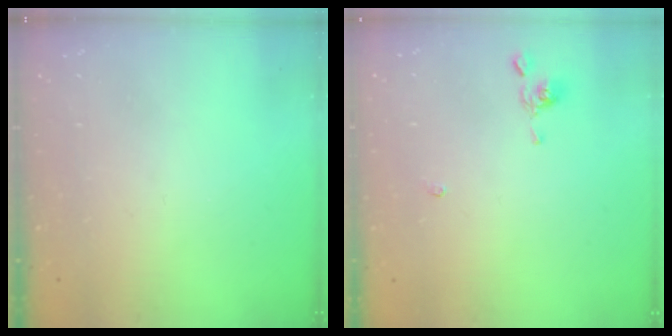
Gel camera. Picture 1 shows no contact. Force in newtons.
{"total": 0.0}